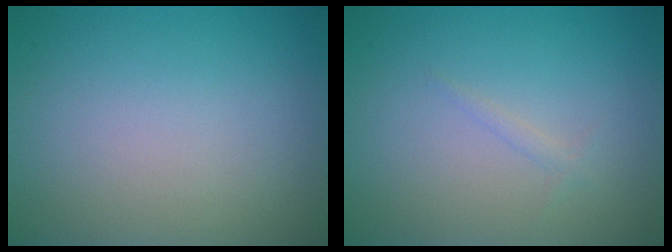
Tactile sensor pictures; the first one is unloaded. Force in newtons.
{"total": 0.7, "press": 0.7, "slide": 0.1}